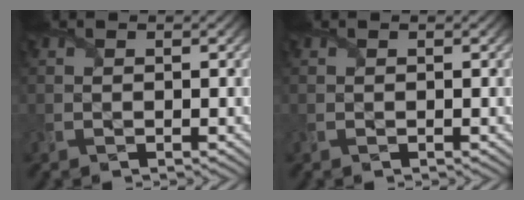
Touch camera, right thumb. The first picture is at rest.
{"total": 0.0}